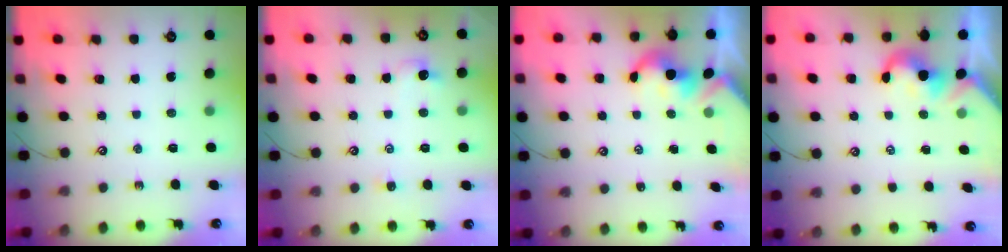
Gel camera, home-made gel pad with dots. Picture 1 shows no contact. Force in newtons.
{"total": 1.6, "press": 1.5, "slide": 0.4}
{"total": 2.0, "press": 2.0, "slide": 0.2}
{"total": 0.7, "press": 0.6, "slide": 0.4}